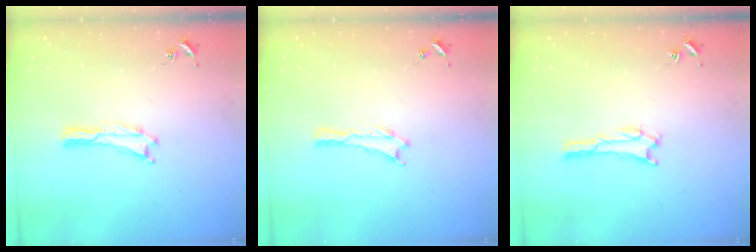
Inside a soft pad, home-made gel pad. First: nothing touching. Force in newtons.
{"total": 0.0}
{"total": 1.1, "press": 1.0, "slide": 0.1}